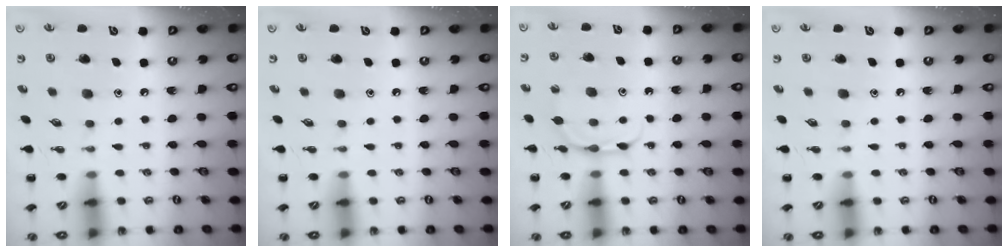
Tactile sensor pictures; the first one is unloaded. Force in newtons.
{"total": 0.0}
{"total": 5.5, "press": 5.3, "slide": 1.4}
{"total": 0.0}